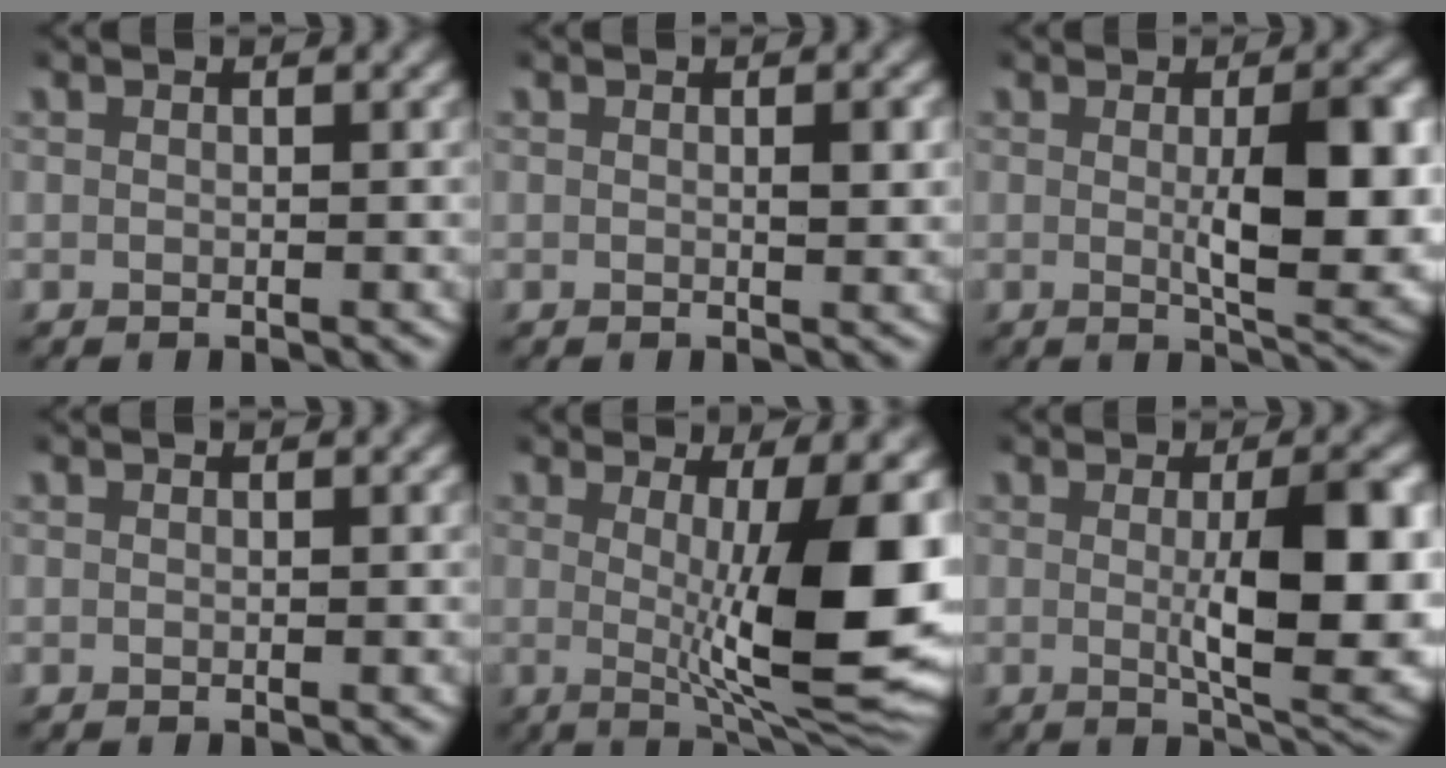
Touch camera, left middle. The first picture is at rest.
{"total": 0.9, "force": [0.2, 0.1, 0.9], "torque": [-0.012, -0.003, 0.002]}
{"total": 7.5, "force": [0.3, 2.1, 7.2], "torque": [-0.096, -0.013, 0.009]}
{"total": 0.0}
{"total": 11.6, "force": [0.1, 3.1, 11.1], "torque": [-0.157, -0.022, 0.016]}
{"total": 9.2, "force": [-0.3, 2.7, 8.7], "torque": [-0.119, -0.020, 0.006]}